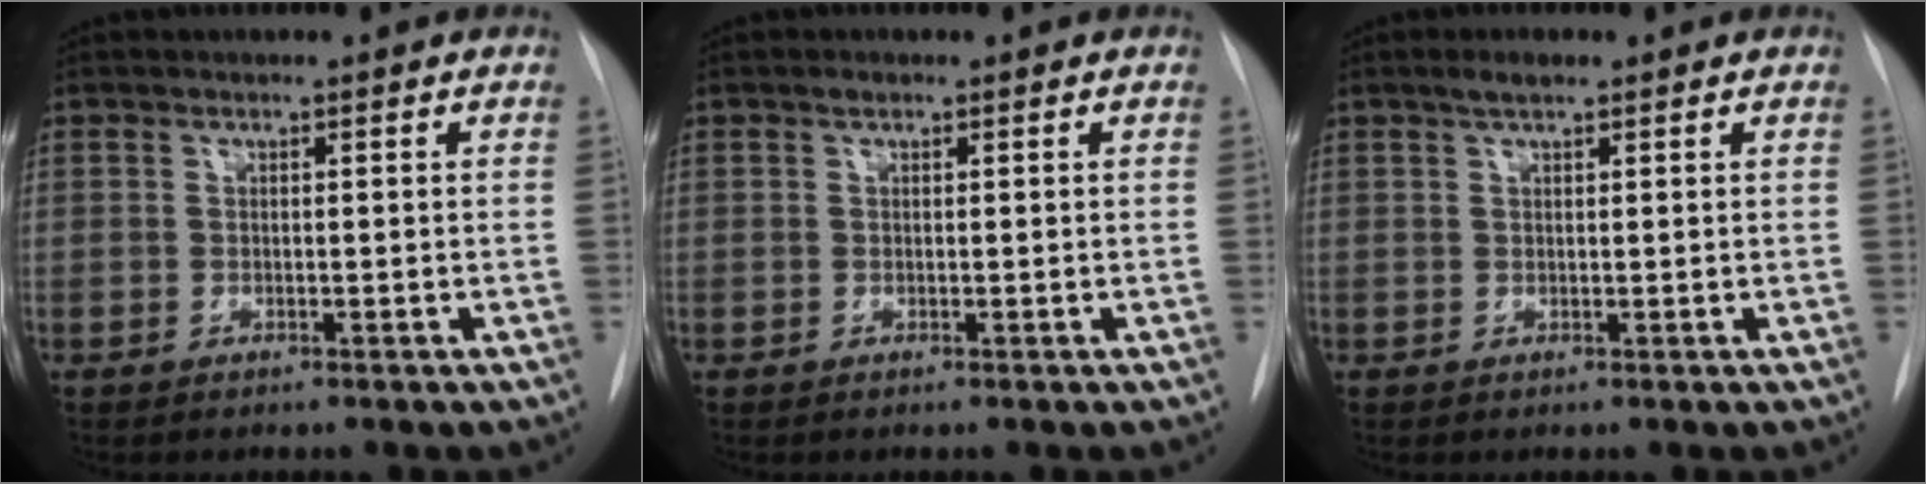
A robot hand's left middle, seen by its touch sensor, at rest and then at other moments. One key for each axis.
{"total": 0.5, "fx": 0.4, "fy": 0.3, "fz": 0.2, "tx": -0.005, "ty": 0.004, "tz": 0.004}
{"total": 1.8, "fx": 1.3, "fy": 0.4, "fz": 1.2, "tx": -0.027, "ty": 0.006, "tz": 0.022}